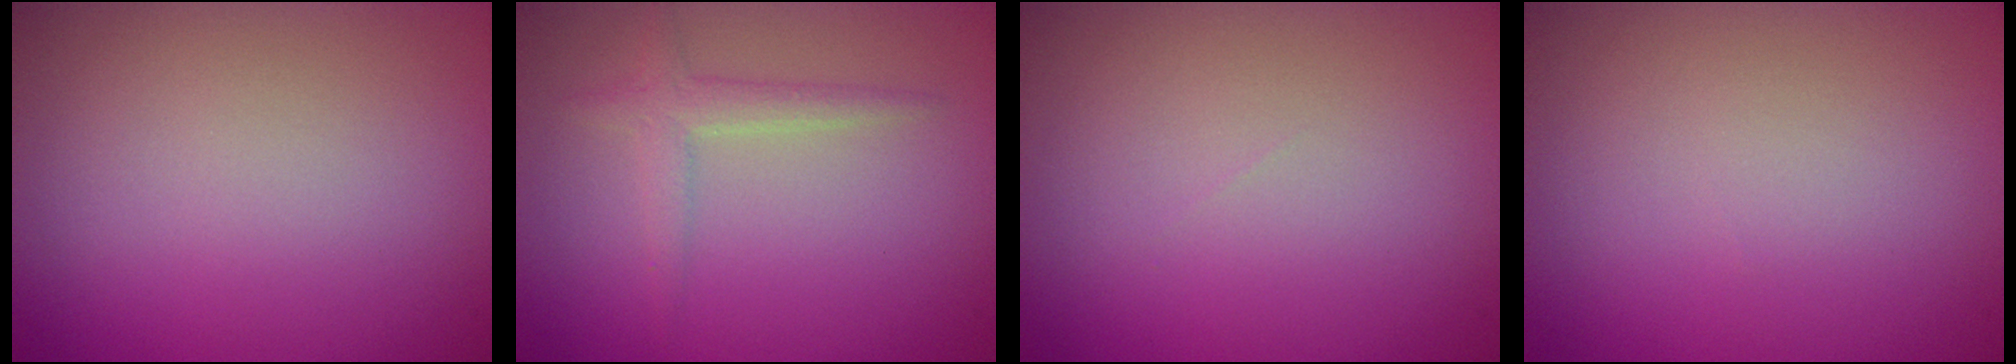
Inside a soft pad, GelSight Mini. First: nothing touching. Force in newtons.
{"total": 1.9, "press": 1.9, "slide": 0.1}
{"total": 0.0}
{"total": 0.0}